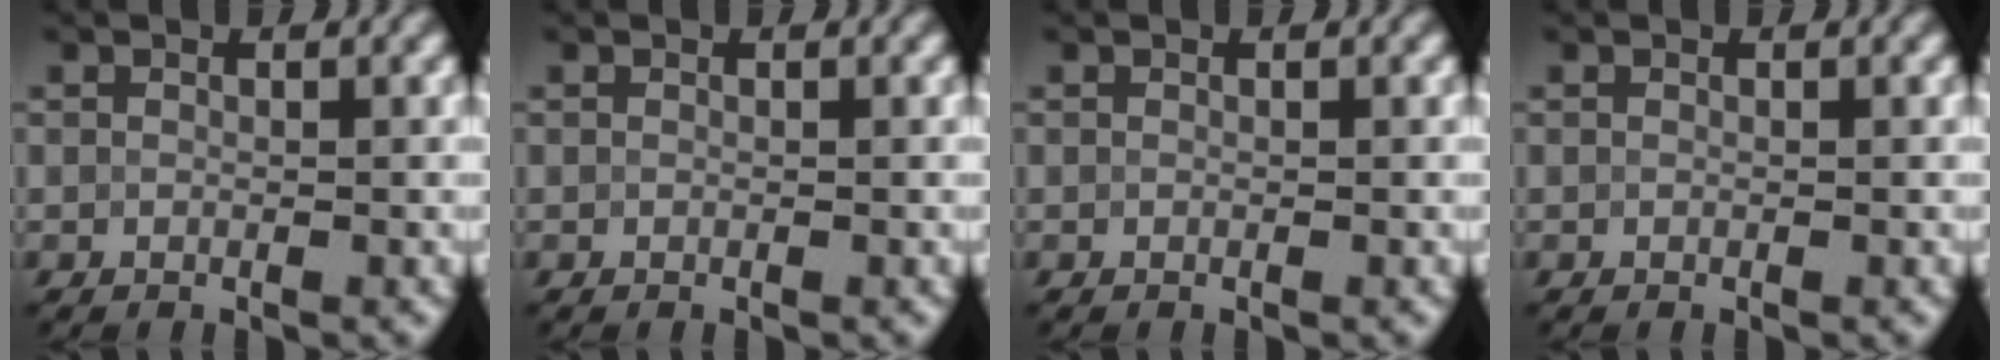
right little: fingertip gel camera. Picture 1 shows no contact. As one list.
[{"total": 0.0}, {"total": 0.0}, {"total": 0.0}]